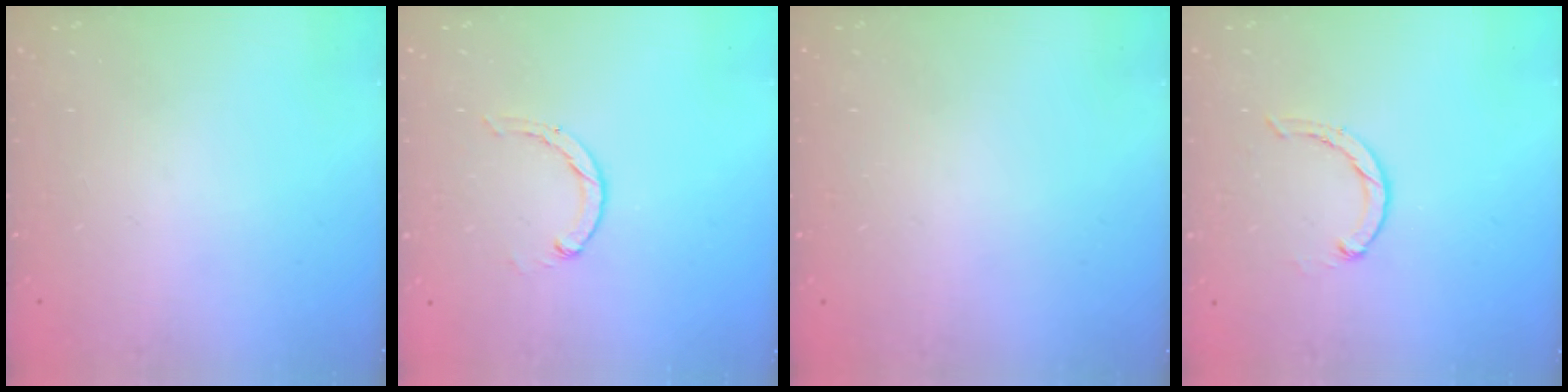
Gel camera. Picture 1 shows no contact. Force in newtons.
{"total": 0.8, "press": 0.8, "slide": 0.2}
{"total": 2.4, "press": 2.4, "slide": 0.2}
{"total": 1.9, "press": 1.9, "slide": 0.3}